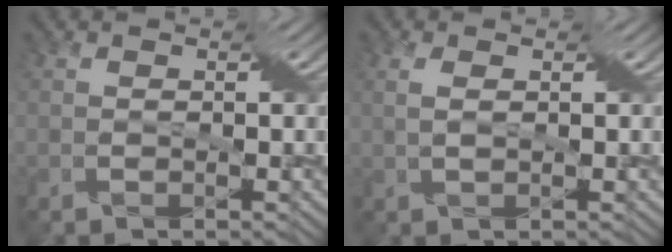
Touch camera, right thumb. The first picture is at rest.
{"total": 1.8, "force": [0.5, 0.7, 1.6], "torque": [-0.040, 0.003, 0.013]}